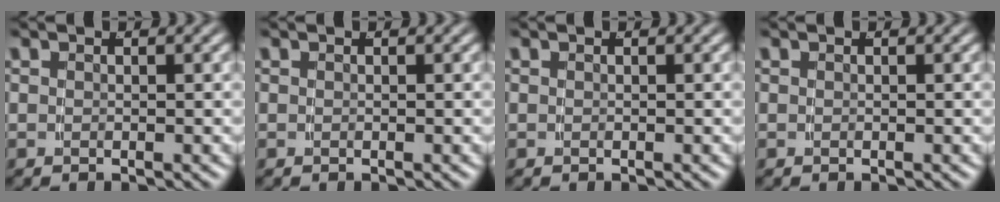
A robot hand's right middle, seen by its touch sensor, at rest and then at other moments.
{"total": 0.0}
{"total": 0.0}
{"total": 0.0}